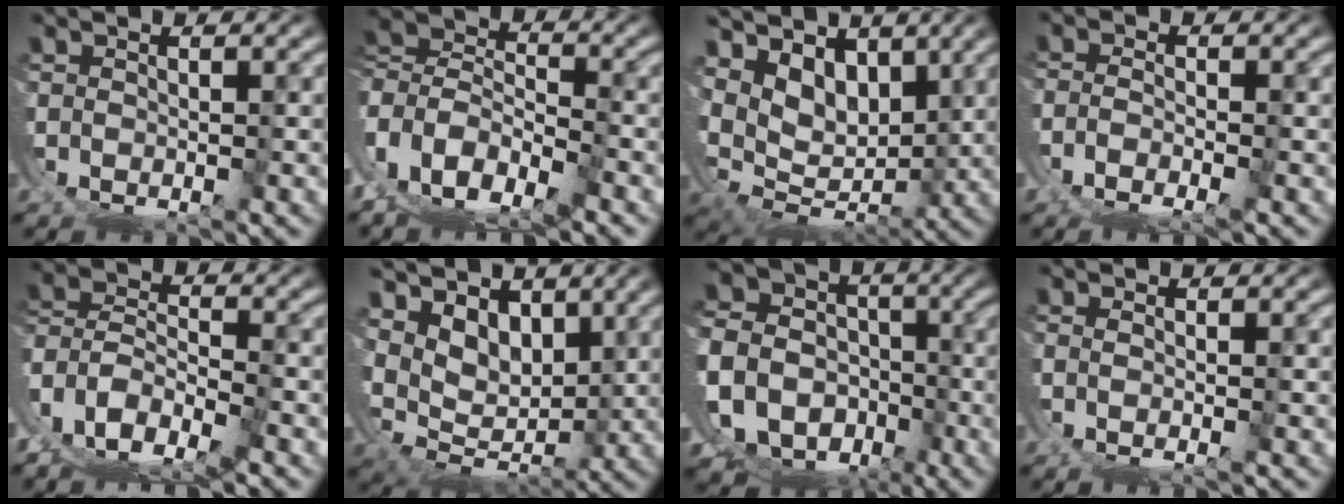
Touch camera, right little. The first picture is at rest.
{"total": 10.5, "force": [0.2, 9.1, 5.2], "torque": [-0.130, -0.029, -0.008]}
{"total": 7.0, "force": [3.1, 5.3, 3.5], "torque": [-0.082, -0.018, 0.052]}
{"total": 2.0, "force": [-1.2, 0.0, 1.7], "torque": [-0.032, -0.010, -0.013]}
{"total": 6.5, "force": [-0.7, 5.3, 3.7], "torque": [-0.089, -0.031, -0.008]}
{"total": 6.3, "force": [3.5, 4.3, 2.9], "torque": [-0.070, -0.011, 0.056]}
{"total": 13.7, "force": [-1.0, 12.4, 5.7], "torque": [-0.101, -0.035, -0.023]}
{"total": 1.6, "force": [0.4, -0.7, 1.4], "torque": [-0.022, 0.003, 0.005]}